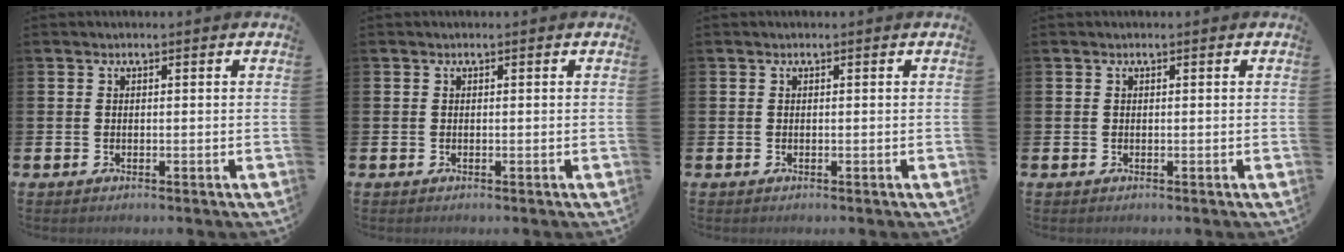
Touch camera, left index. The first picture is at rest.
{"total": 0.0}
{"total": 0.0}
{"total": 0.0}